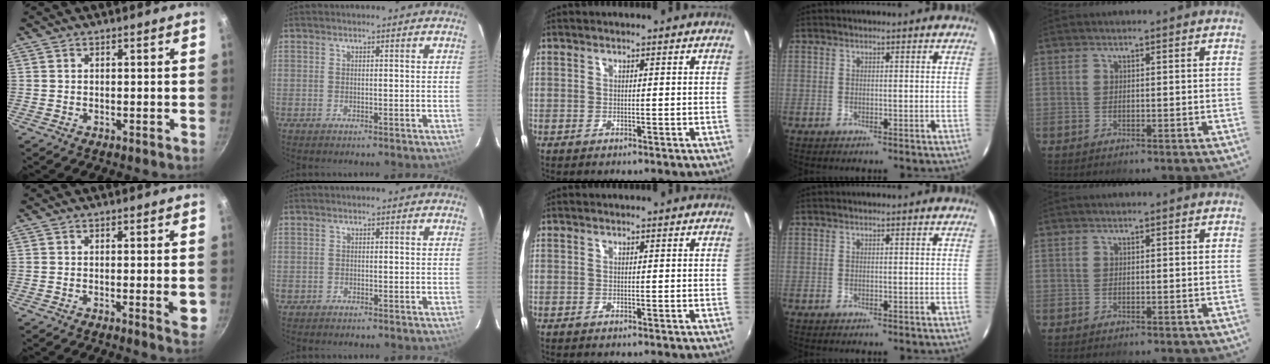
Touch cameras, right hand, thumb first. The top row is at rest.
{"thumb": {"total": 4.5, "force": [-0.8, 0.9, 4.3], "torque": [-0.054, -0.003, -0.012]}, "index": {"total": 0.8, "force": [-0.4, 0.6, -0.1], "torque": [-0.001, 0.003, -0.006]}}